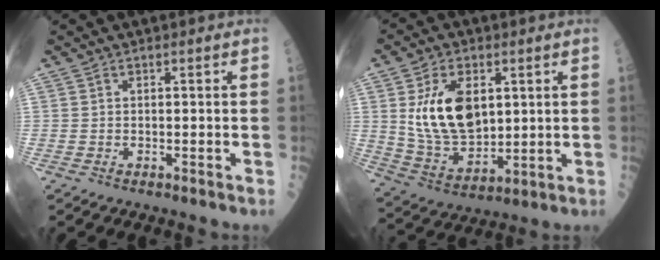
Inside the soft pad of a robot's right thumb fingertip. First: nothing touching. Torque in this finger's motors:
{"motor_torque": [0.37, 0.46, 1.15, 0.40, 0.25]}